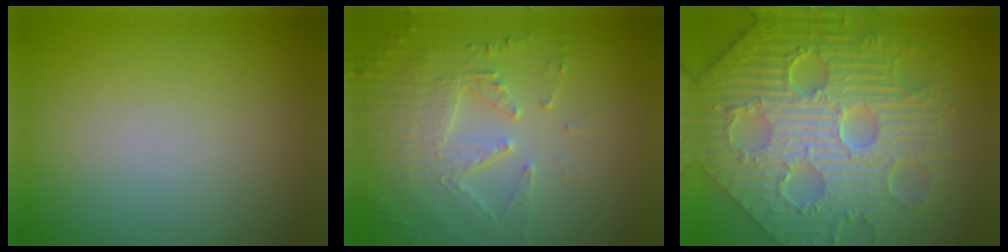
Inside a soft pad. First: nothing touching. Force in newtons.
{"total": 4.6, "press": 3.6, "slide": 2.9}
{"total": 11.8, "press": 8.1, "slide": 8.5}